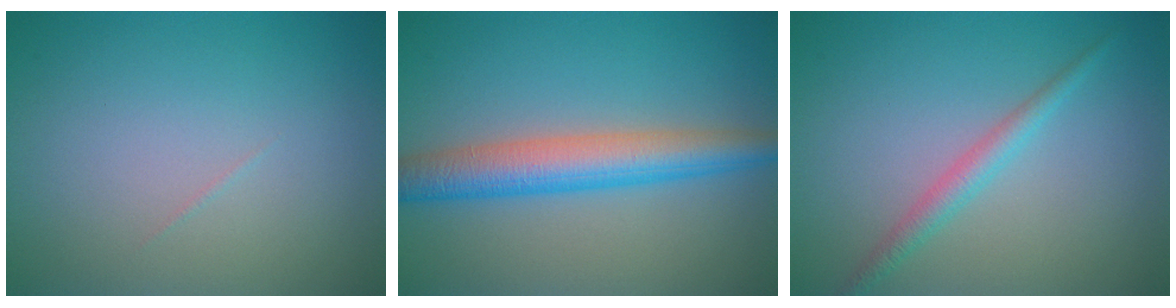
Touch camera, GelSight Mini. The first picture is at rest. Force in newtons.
{"total": 5.5, "press": 5.5, "slide": 0.1}
{"total": 2.0, "press": 2.0, "slide": 0.1}